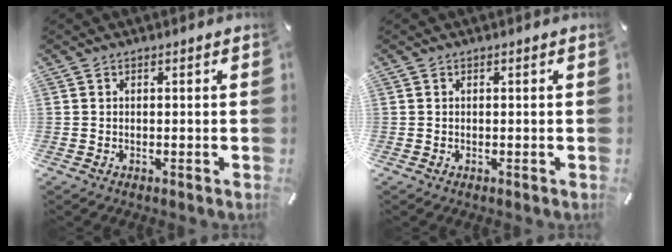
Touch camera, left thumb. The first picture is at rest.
{"total": 0.0}